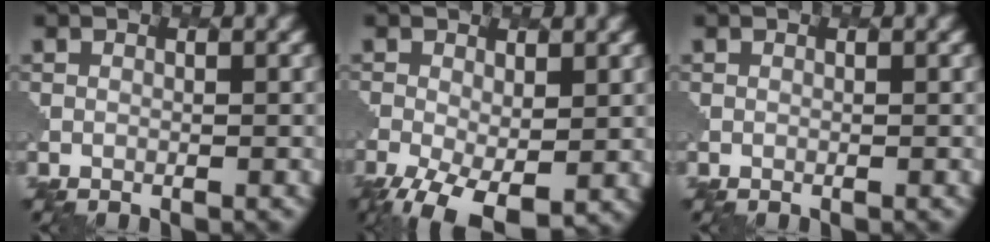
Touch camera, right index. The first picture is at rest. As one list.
[{"total": 5.9, "force": [-2.0, 2.9, 4.6], "torque": [-0.104, -0.021, -0.031]}, {"total": 0.0}]